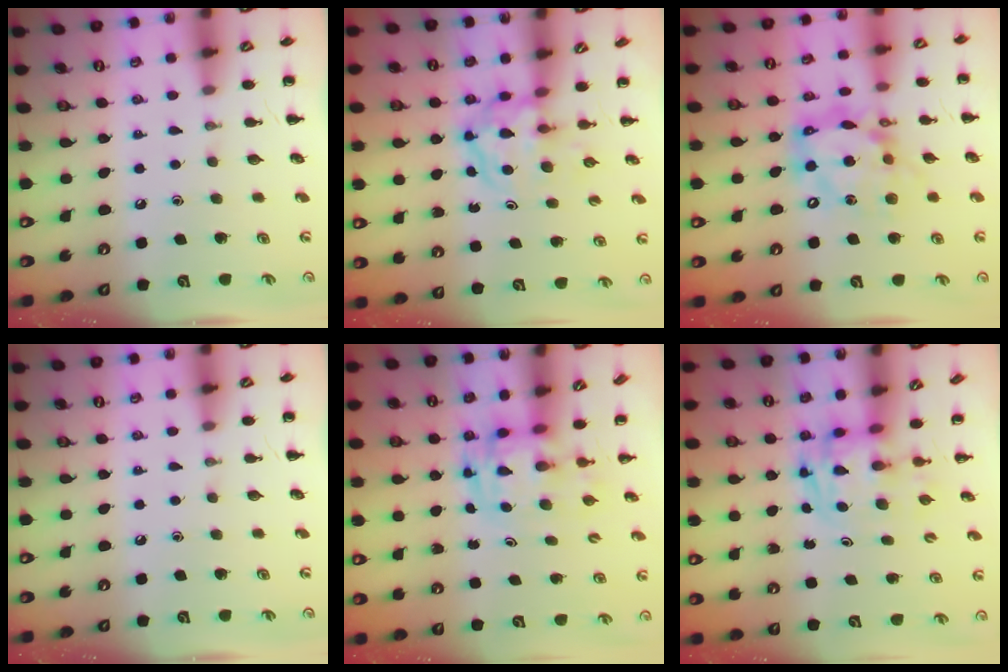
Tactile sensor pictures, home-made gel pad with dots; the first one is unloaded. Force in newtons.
{"total": 3.9, "press": 3.9, "slide": 0.4}
{"total": 14.0, "press": 13.6, "slide": 3.6}
{"total": 0.0}
{"total": 2.8, "press": 2.7, "slide": 0.6}
{"total": 2.8, "press": 2.8, "slide": 0.5}